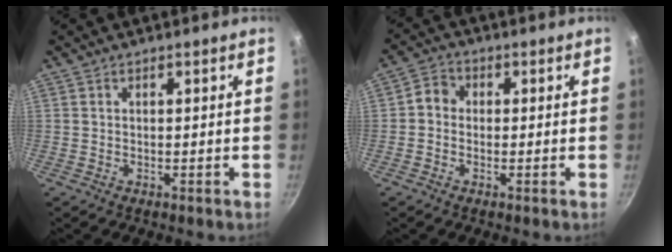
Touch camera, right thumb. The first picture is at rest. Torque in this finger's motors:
{"motor_torque": [0.29, 0.14, 0.39, 0.12, 0.15]}